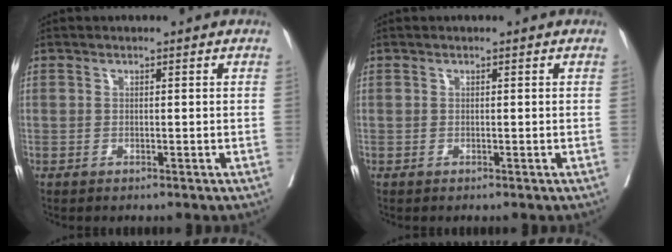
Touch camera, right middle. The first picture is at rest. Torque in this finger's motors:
{"motor_torque": [0.00, 0.00, 0.00, 0.00]}